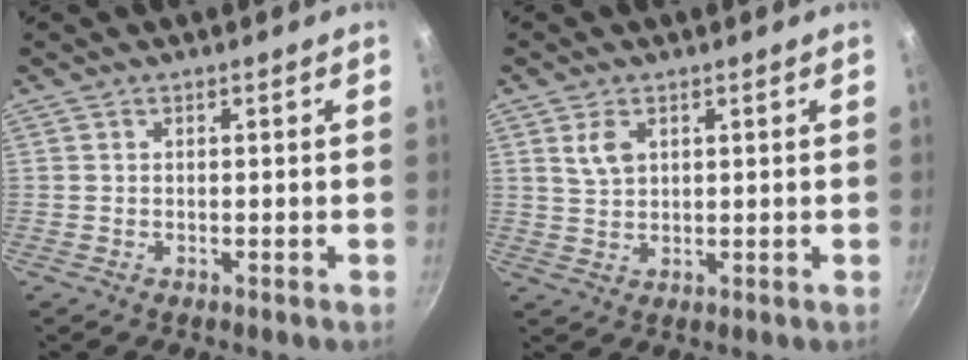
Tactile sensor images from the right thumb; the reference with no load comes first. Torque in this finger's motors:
{"motor_torque": [-0.60, 0.47, -0.20, 0.10, 0.00]}